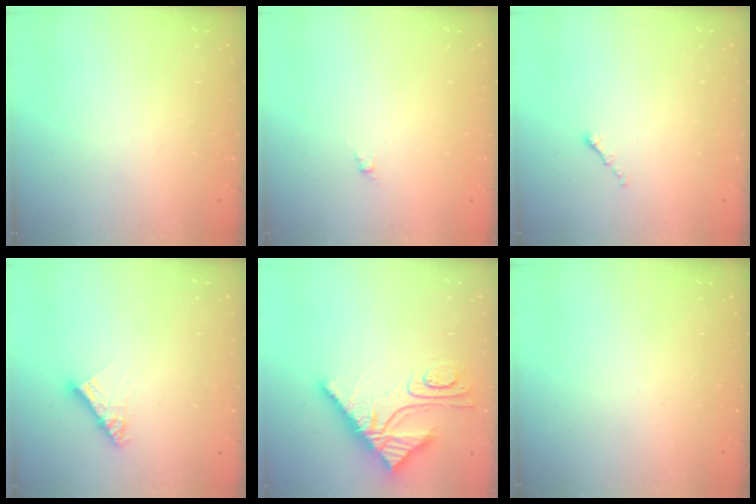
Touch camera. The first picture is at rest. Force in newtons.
{"total": 0.0}
{"total": 0.6, "press": 0.5, "slide": 0.2}
{"total": 9.0, "press": 8.9, "slide": 0.8}
{"total": 14.1, "press": 14.1, "slide": 0.9}
{"total": 0.0}